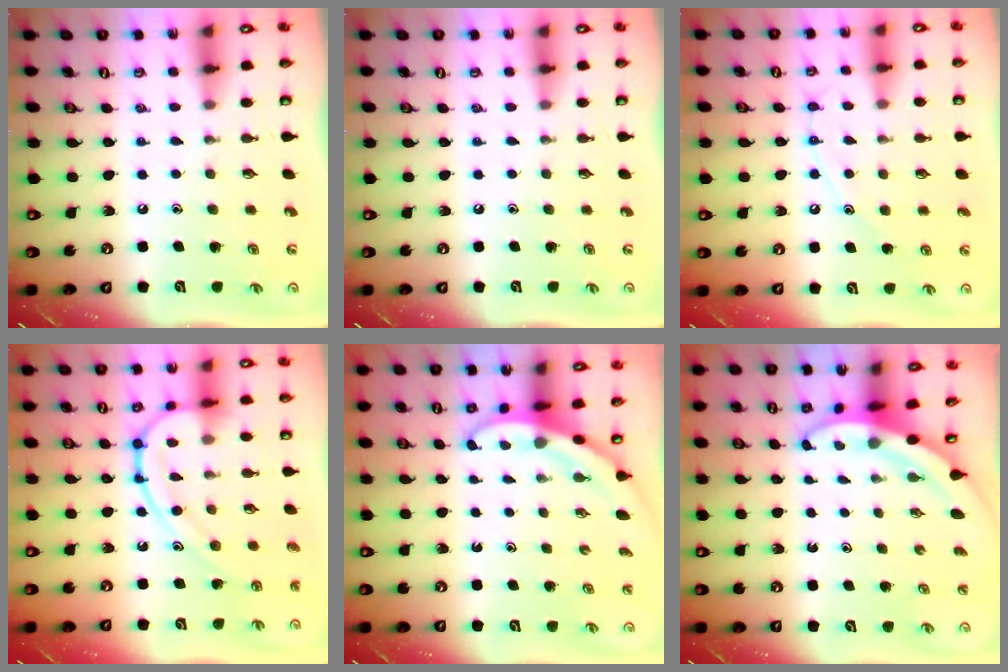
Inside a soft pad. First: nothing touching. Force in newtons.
{"total": 0.0}
{"total": 8.8, "press": 8.7, "slide": 0.9}
{"total": 12.3, "press": 12.2, "slide": 0.1}
{"total": 3.4, "press": 3.4, "slide": 0.1}
{"total": 3.6, "press": 3.6, "slide": 0.1}